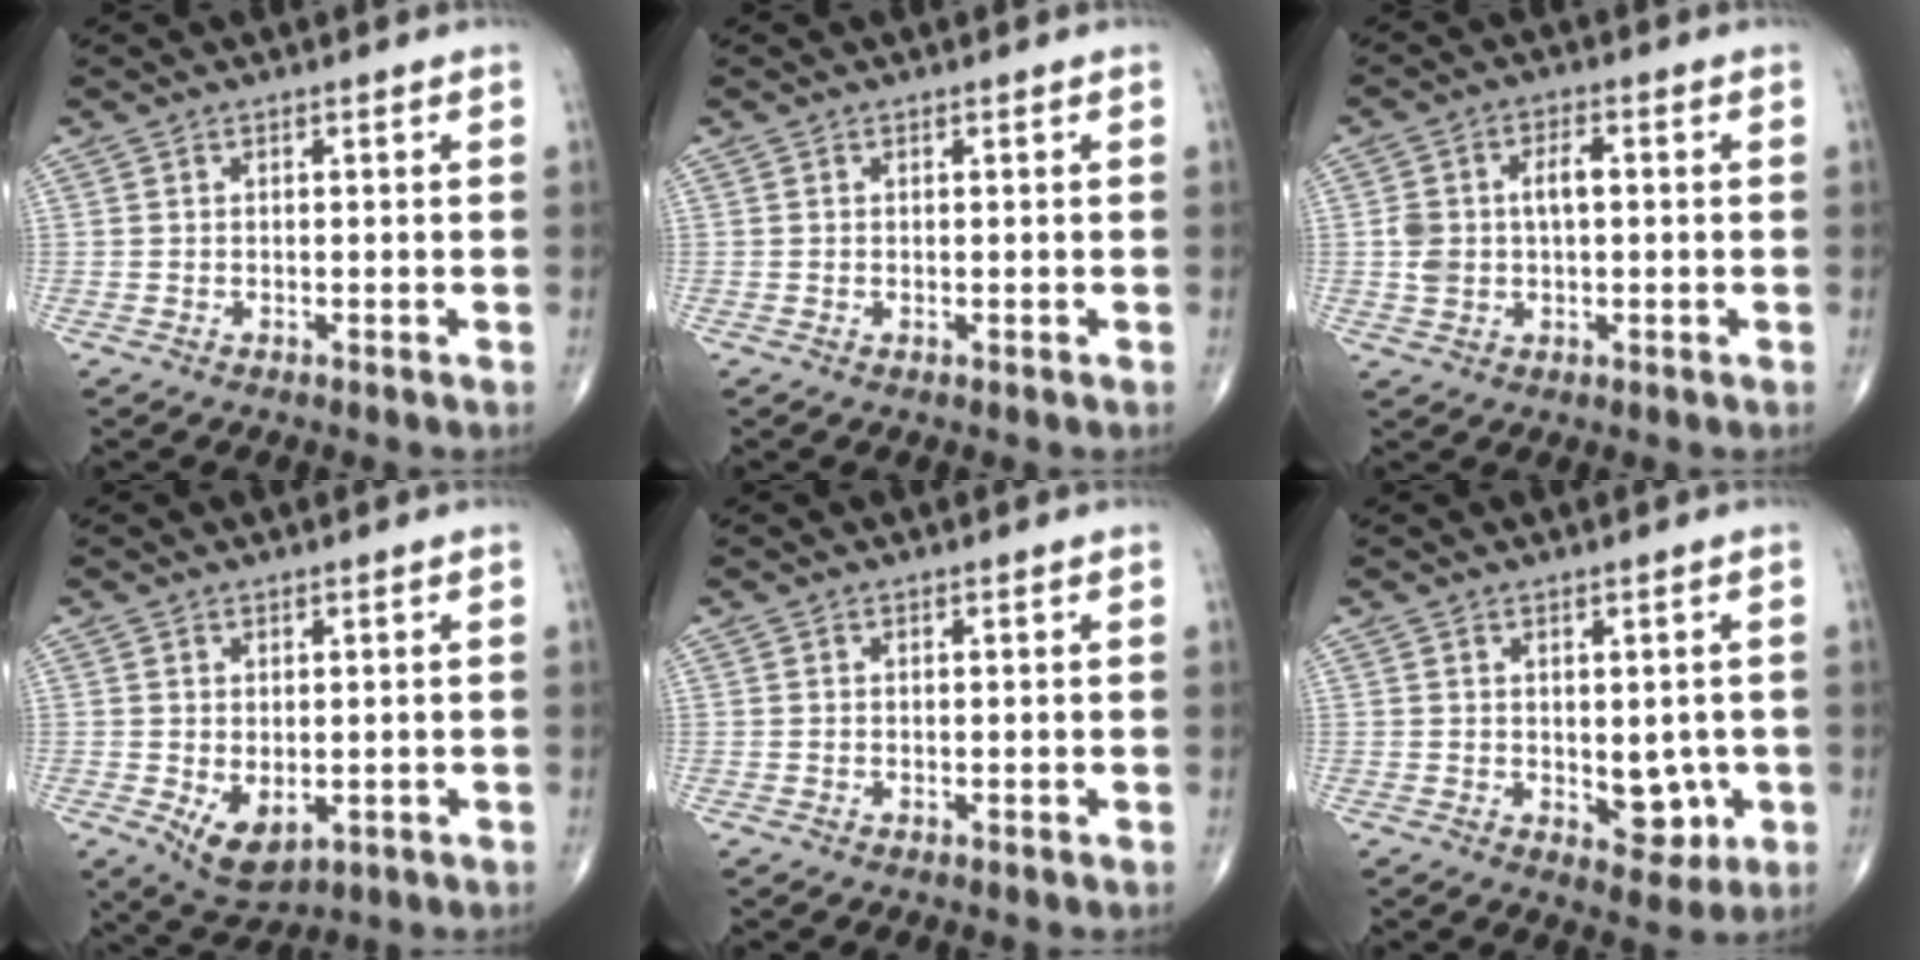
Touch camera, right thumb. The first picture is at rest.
{"total": 0.0}
{"total": 6.8, "force": [0.4, 4.1, 5.4], "torque": [-0.107, 0.020, 0.011]}
{"total": 6.1, "force": [-1.1, 3.7, 4.8], "torque": [-0.070, -0.011, -0.002]}
{"total": 0.0}
{"total": 5.8, "force": [-0.7, 3.5, 4.6], "torque": [-0.029, -0.009, 0.000]}